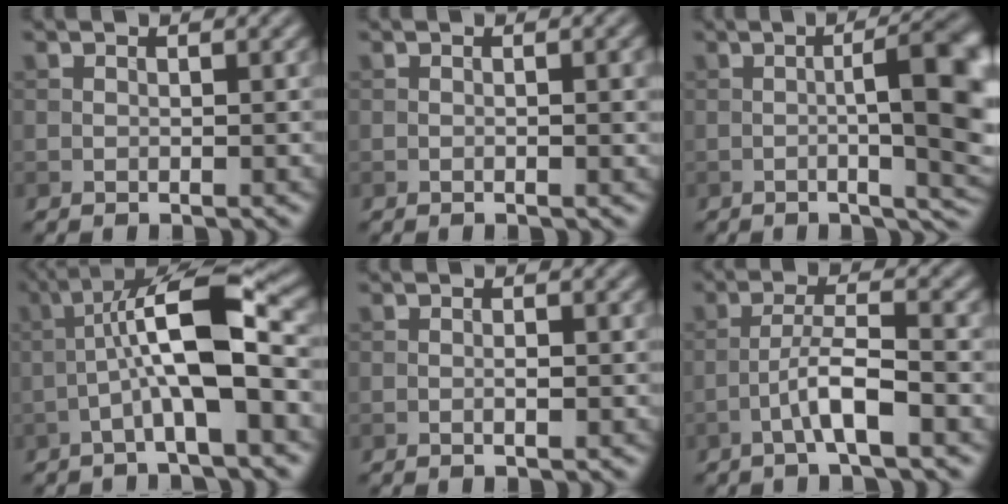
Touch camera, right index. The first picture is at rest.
{"total": 1.3, "force": [-0.1, 0.2, 1.3], "torque": [-0.019, -0.002, -0.001]}
{"total": 11.5, "force": [-0.3, 3.4, 11.0], "torque": [-0.119, 0.003, -0.001]}
{"total": 8.3, "force": [-1.4, 1.7, 8.0], "torque": [-0.133, 0.030, -0.033]}
{"total": 0.7, "force": [-0.2, 0.1, 0.7], "torque": [-0.013, -0.001, -0.004]}
{"total": 4.1, "force": [-1.9, 0.6, 3.6], "torque": [-0.067, 0.015, -0.042]}